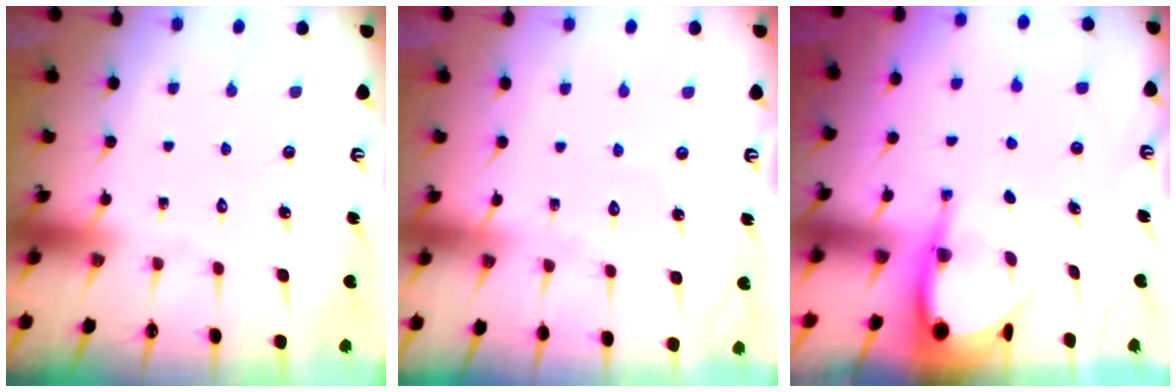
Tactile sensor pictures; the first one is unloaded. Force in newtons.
{"total": 3.6, "press": 3.6, "slide": 0.4}
{"total": 5.3, "press": 5.3, "slide": 0.4}